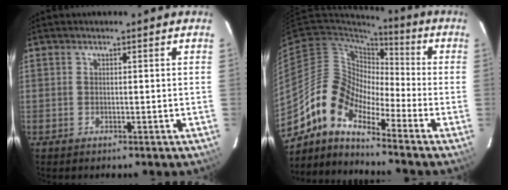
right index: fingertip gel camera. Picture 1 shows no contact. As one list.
[{"total": 11.7, "force": [-8.6, 5.1, 5.9], "torque": [-0.099, 0.014, -0.189]}]